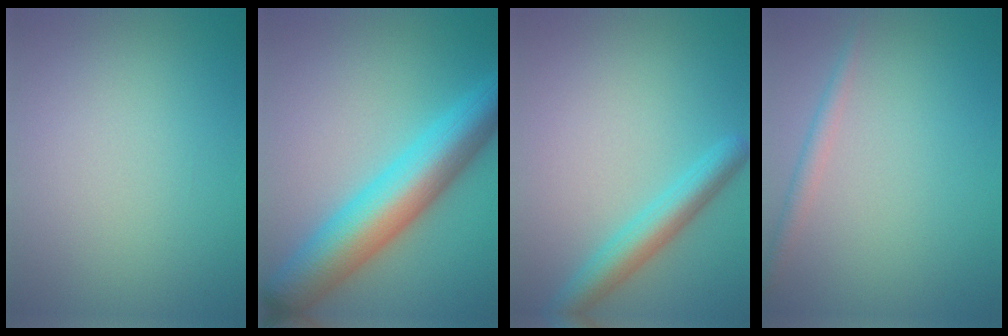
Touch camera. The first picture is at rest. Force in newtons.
{"total": 9.5, "press": 9.5, "slide": 0.1}
{"total": 3.9, "press": 3.9, "slide": 0.2}
{"total": 1.6, "press": 1.6, "slide": 0.0}